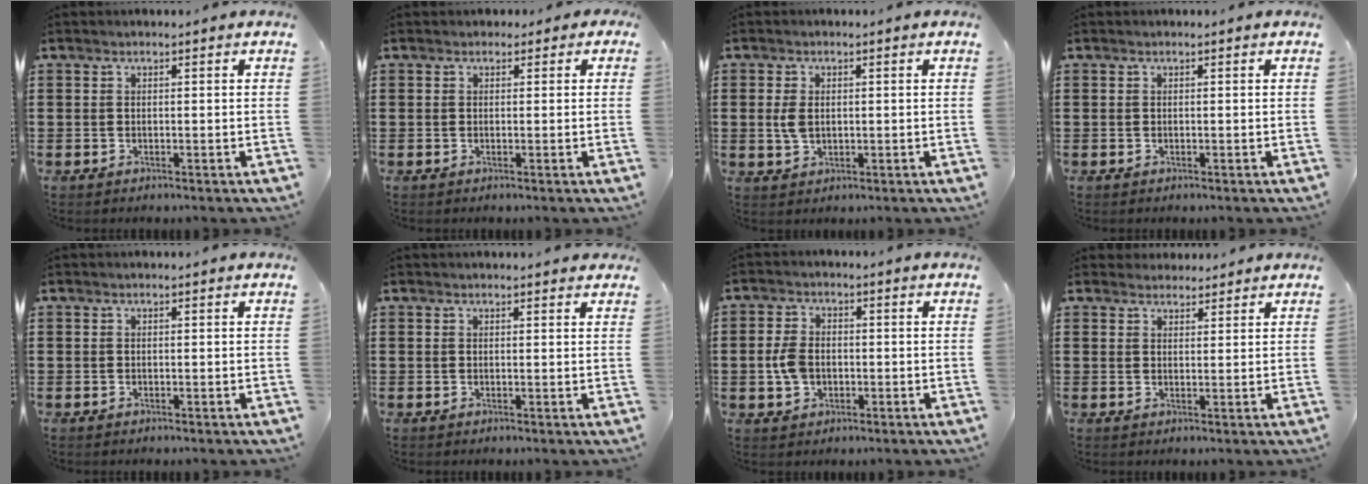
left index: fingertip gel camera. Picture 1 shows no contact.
{"total": 0.9, "force": [0.1, 0.9, 0.3], "torque": [-0.009, 0.007, 0.000]}
{"total": 3.2, "force": [0.3, 2.0, 2.5], "torque": [-0.068, 0.001, 0.000]}
{"total": 0.0}
{"total": 0.0}
{"total": 0.9, "force": [0.9, 0.1, 0.3], "torque": [0.001, -0.003, 0.015]}
{"total": 4.6, "force": [-0.5, 3.3, 3.3], "torque": [-0.095, -0.001, -0.017]}
{"total": 2.3, "force": [2.2, 0.9, -0.1], "torque": [-0.003, 0.002, 0.042]}